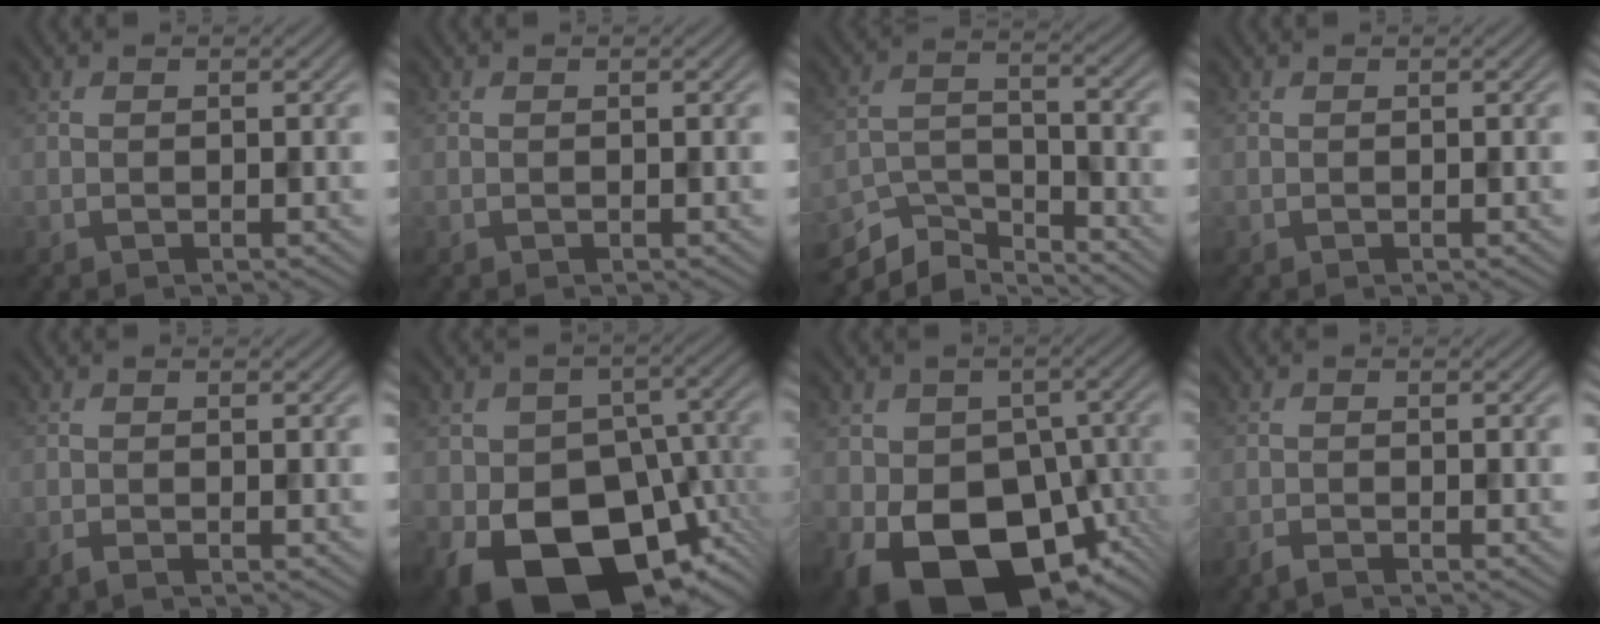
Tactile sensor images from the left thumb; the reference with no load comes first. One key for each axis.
{"total": 0.0}
{"total": 7.5, "fx": -6.4, "fy": 2.2, "fz": 3.1, "tx": -0.065, "ty": -0.005, "tz": -0.133}
{"total": 0.0}
{"total": 1.0, "fx": -0.7, "fy": 0.1, "fz": 0.7, "tx": -0.014, "ty": 0.000, "tz": -0.014}
{"total": 18.2, "fx": -7.7, "fy": 12.6, "fz": 10.6, "tx": -0.174, "ty": -0.031, "tz": -0.114}
{"total": 16.6, "fx": -6.5, "fy": 11.5, "fz": 10.1, "tx": -0.174, "ty": -0.030, "tz": -0.097}
{"total": 1.2, "fx": -1.1, "fy": 0.1, "fz": 0.6, "tx": -0.013, "ty": 0.000, "tz": -0.025}